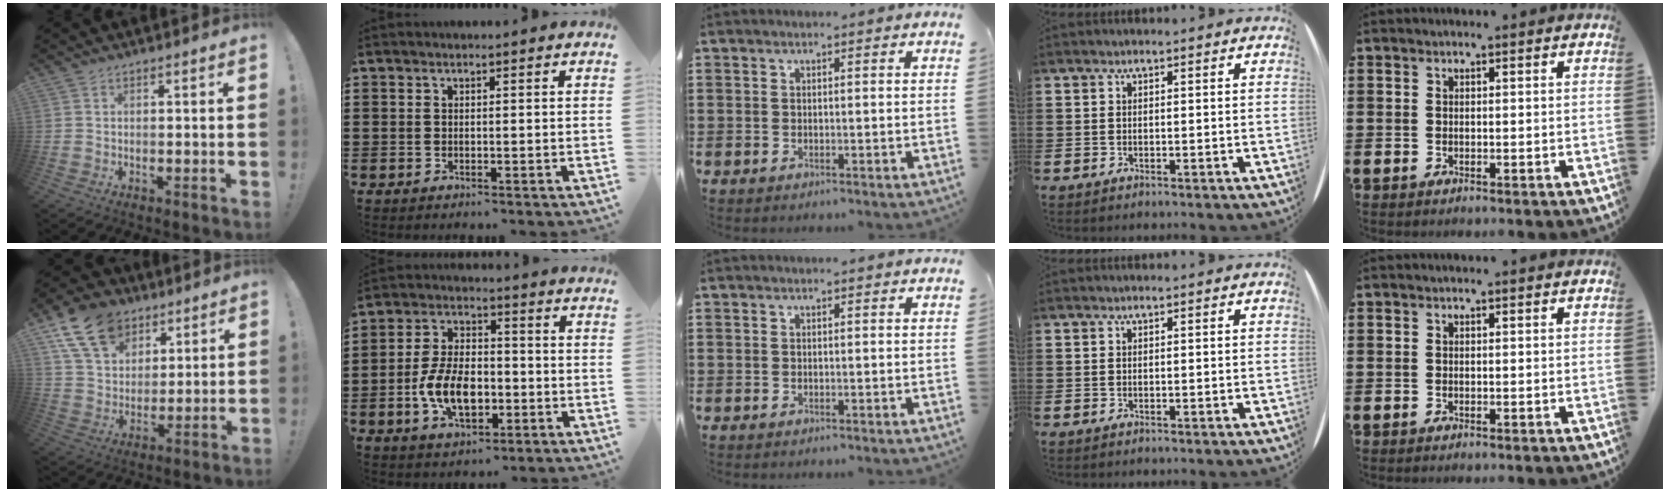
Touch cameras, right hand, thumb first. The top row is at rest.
{"thumb": {"total": 16.0, "force": [8.8, 11.2, 7.4], "torque": [-0.122, -0.041, 0.170]}, "index": {"total": 8.8, "force": [-2.4, 4.9, 6.9], "torque": [-0.147, -0.002, -0.049]}}